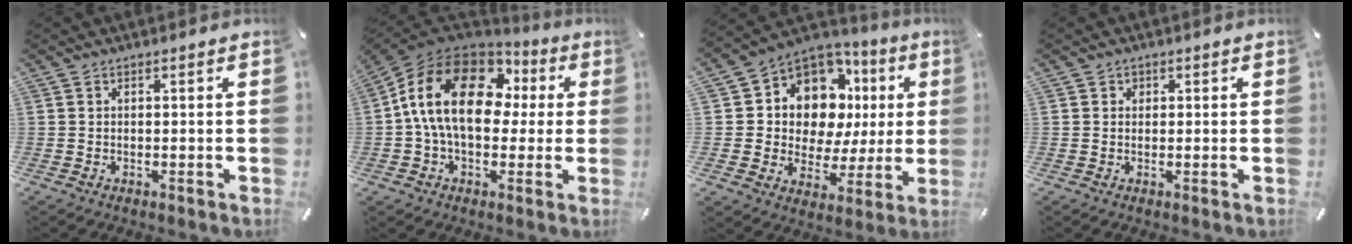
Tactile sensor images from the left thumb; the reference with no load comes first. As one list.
[{"total": 19.1, "force": [2.4, 13.1, 13.8], "torque": [-0.285, 0.014, 0.039]}, {"total": 11.6, "force": [4.8, 9.1, 5.3], "torque": [-0.096, -0.051, 0.091]}, {"total": 1.0, "force": [0.2, 1.0, 0.1], "torque": [0.006, 0.002, 0.000]}]